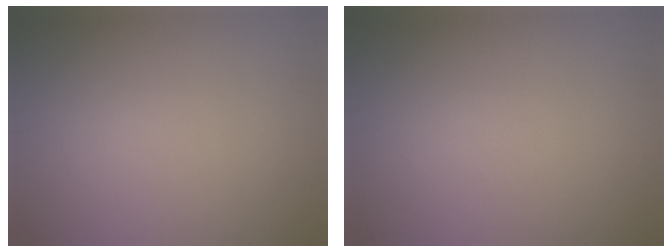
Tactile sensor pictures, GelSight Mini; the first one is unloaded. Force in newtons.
{"total": 0.0}